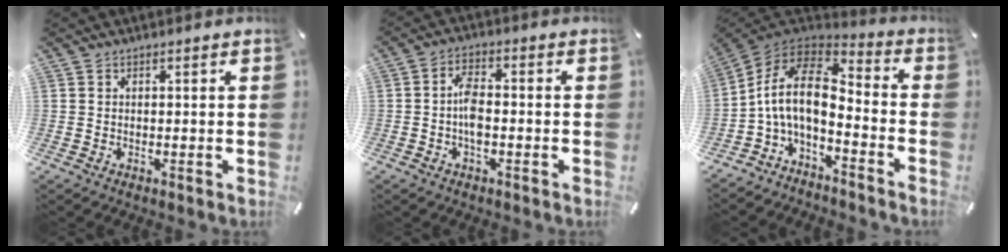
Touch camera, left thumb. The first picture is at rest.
{"total": 5.3, "force": [-1.2, 2.5, 4.5], "torque": [-0.084, 0.011, -0.021]}
{"total": 11.9, "force": [-1.7, 6.2, 10.0], "torque": [-0.212, -0.002, -0.034]}